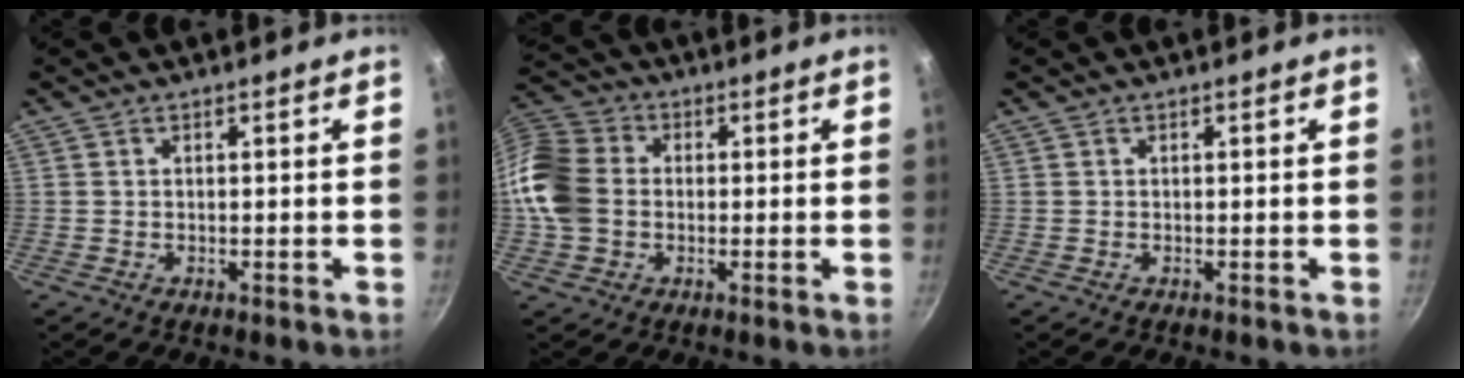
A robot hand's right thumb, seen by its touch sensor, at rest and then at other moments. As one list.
[{"total": 13.7, "force": [-0.6, 11.0, 8.1], "torque": [-0.157, 0.022, -0.029]}, {"total": 0.0}]